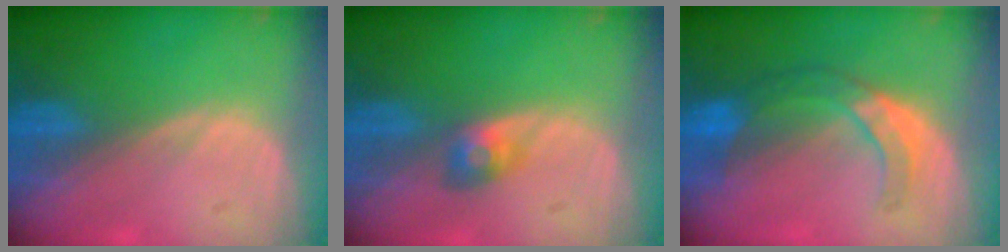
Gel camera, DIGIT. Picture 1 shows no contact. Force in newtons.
{"total": 3.0, "press": 2.6, "slide": 1.4}
{"total": 7.3, "press": 6.4, "slide": 3.6}